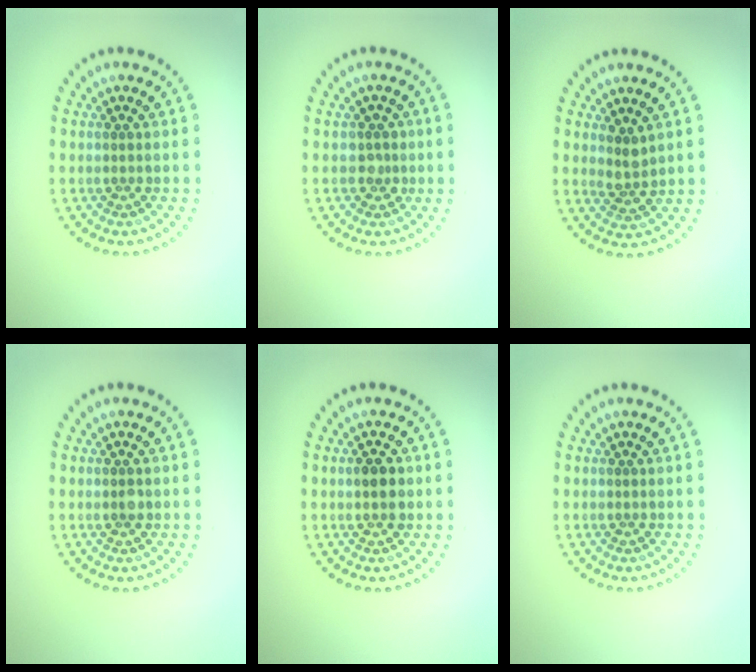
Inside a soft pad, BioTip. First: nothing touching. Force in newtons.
{"total": 1.4, "press": 1.2, "slide": 0.8}
{"total": 1.8, "press": 1.4, "slide": 1.1}
{"total": 1.0, "press": 1.0, "slide": 0.1}
{"total": 2.5, "press": 2.5, "slide": 0.2}
{"total": 0.0}